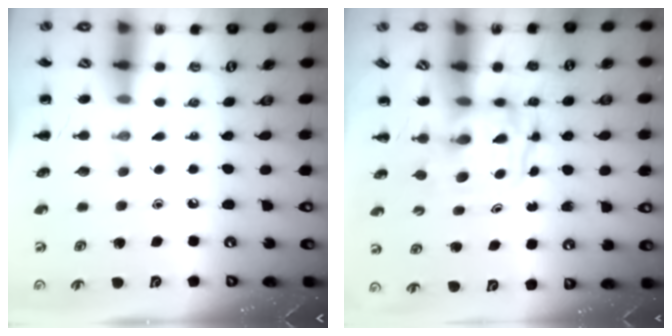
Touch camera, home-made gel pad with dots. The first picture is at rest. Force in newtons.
{"total": 3.8, "press": 3.8, "slide": 0.4}